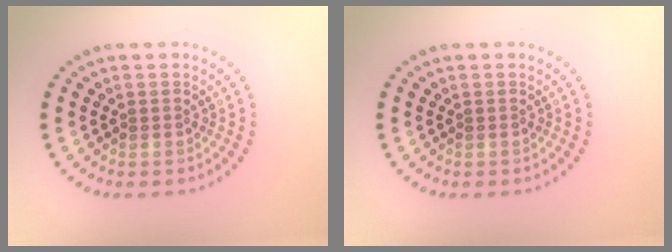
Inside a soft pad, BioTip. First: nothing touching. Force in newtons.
{"total": 0.0}